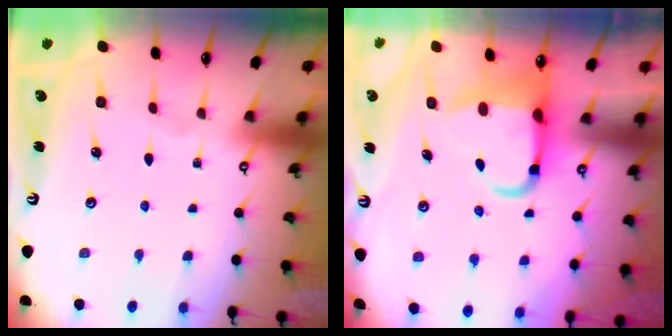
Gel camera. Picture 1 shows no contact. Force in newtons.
{"total": 6.1, "press": 5.9, "slide": 1.7}